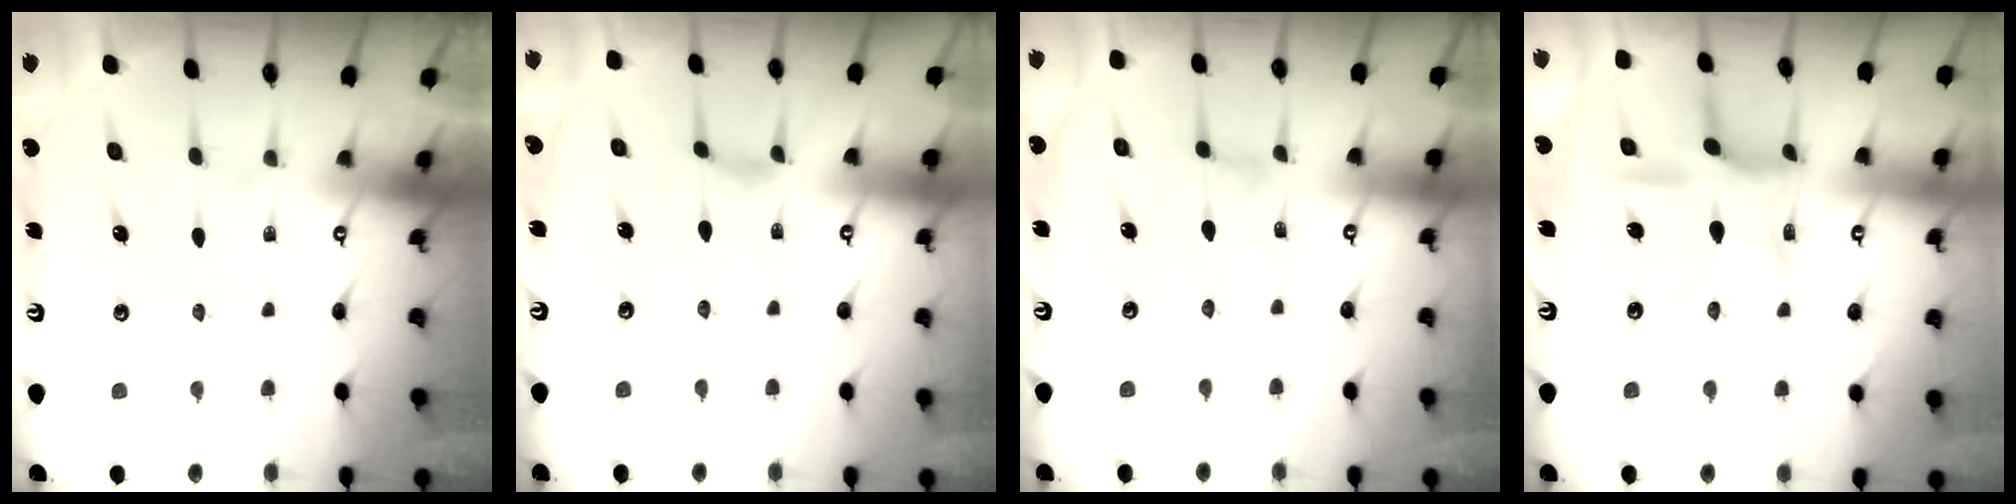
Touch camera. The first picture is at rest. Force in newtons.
{"total": 0.0}
{"total": 0.0}
{"total": 11.8, "press": 11.7, "slide": 0.8}